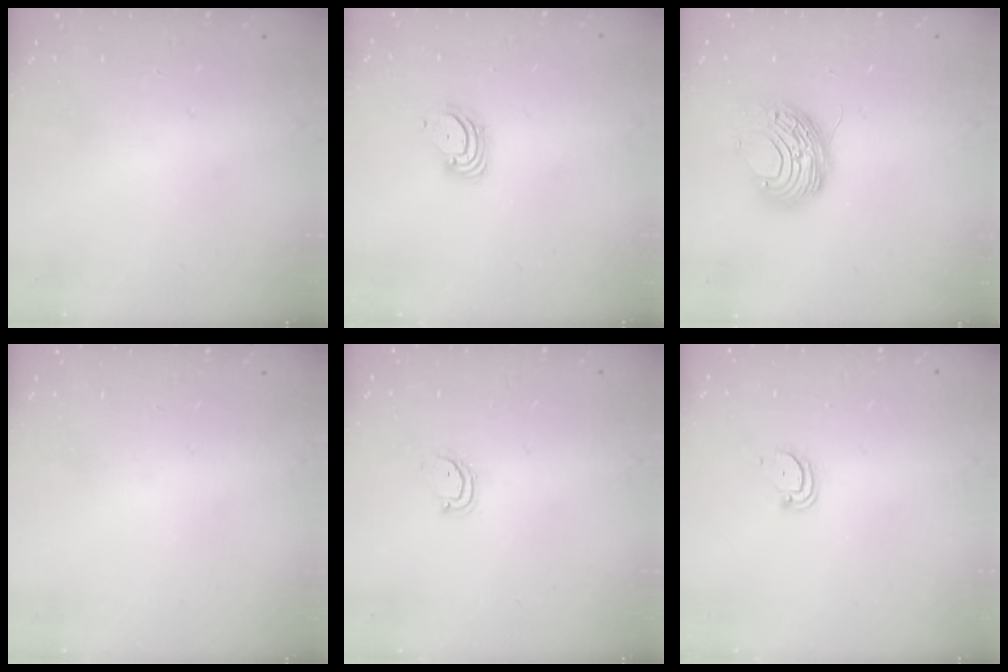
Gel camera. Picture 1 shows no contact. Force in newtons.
{"total": 3.4, "press": 3.4, "slide": 0.1}
{"total": 9.9, "press": 9.9, "slide": 0.4}
{"total": 0.0}
{"total": 3.6, "press": 3.6, "slide": 0.2}
{"total": 2.7, "press": 2.7, "slide": 0.2}